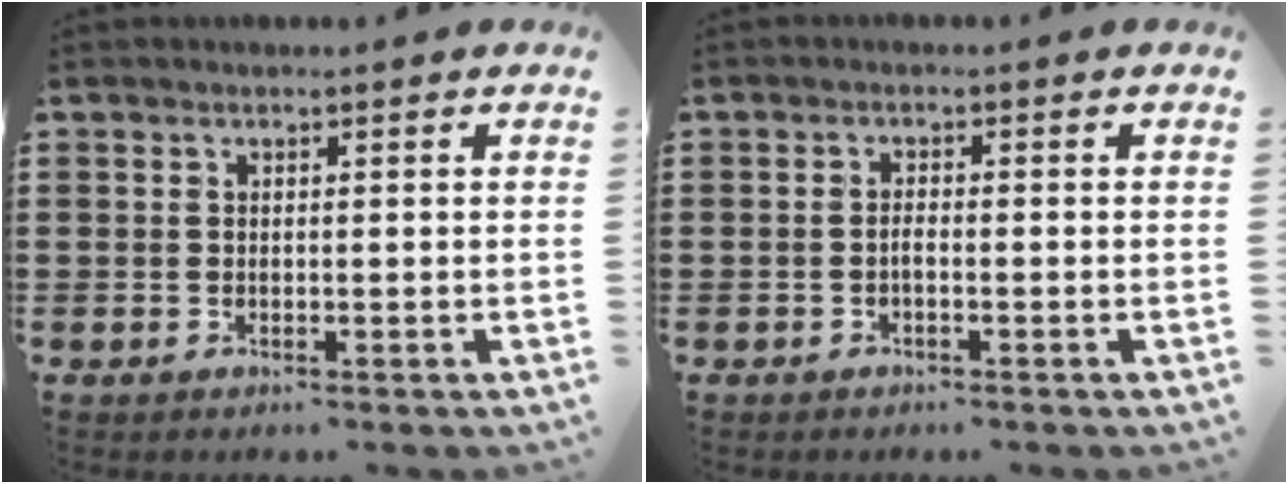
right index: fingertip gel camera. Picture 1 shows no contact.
{"total": 1.1, "force": [-0.6, 0.2, 0.9], "torque": [-0.021, -0.003, -0.010]}